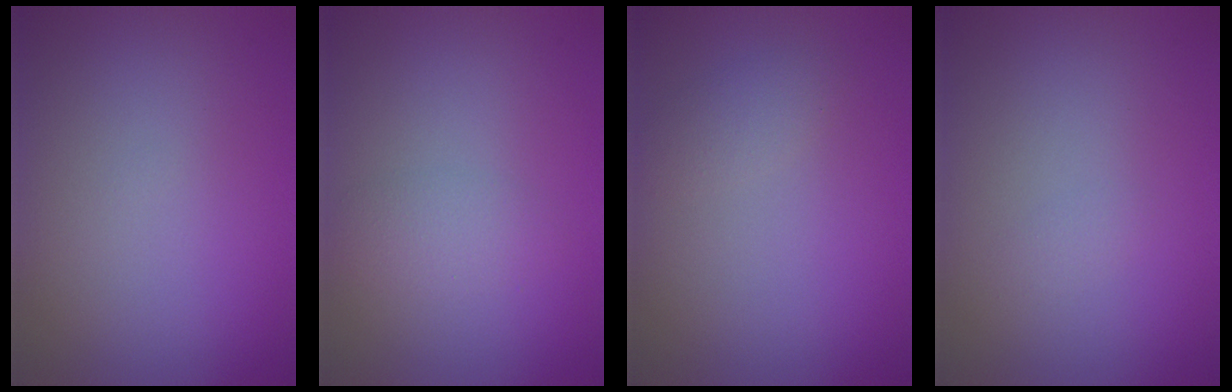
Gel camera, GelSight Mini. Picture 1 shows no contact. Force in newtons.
{"total": 1.9, "press": 1.9, "slide": 0.1}
{"total": 1.2, "press": 1.2, "slide": 0.0}
{"total": 0.5, "press": 0.5, "slide": 0.0}